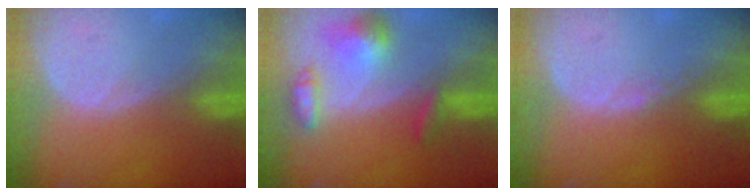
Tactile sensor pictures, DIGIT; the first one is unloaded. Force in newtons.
{"total": 7.1, "press": 6.5, "slide": 2.7}
{"total": 0.6, "press": 0.5, "slide": 0.4}